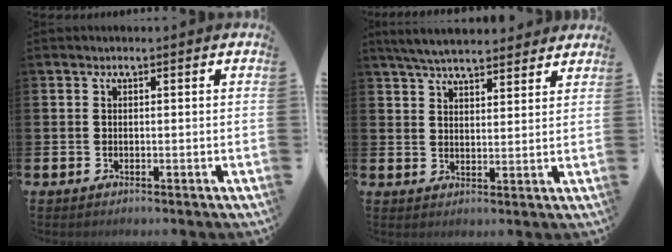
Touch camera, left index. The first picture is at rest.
{"total": 5.7, "force": [5.5, 0.9, 1.3], "torque": [-0.036, -0.021, 0.099]}